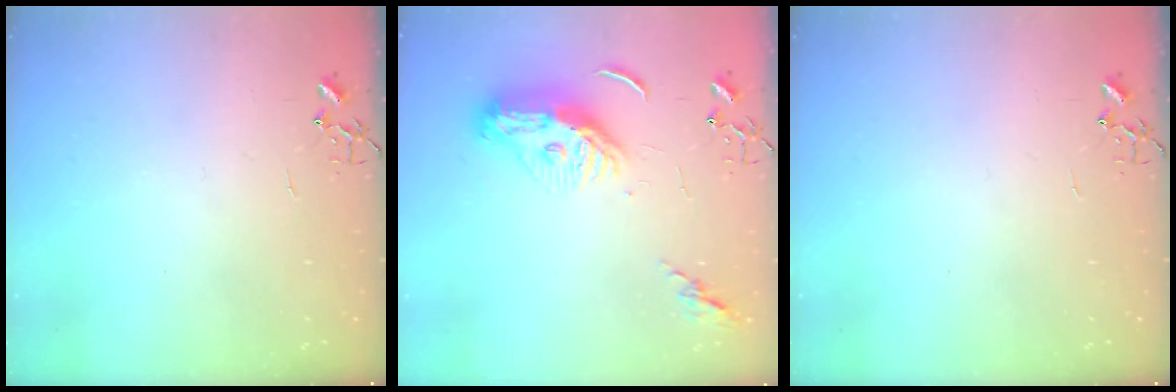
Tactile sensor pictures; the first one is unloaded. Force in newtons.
{"total": 11.7, "press": 11.6, "slide": 1.0}
{"total": 0.0}